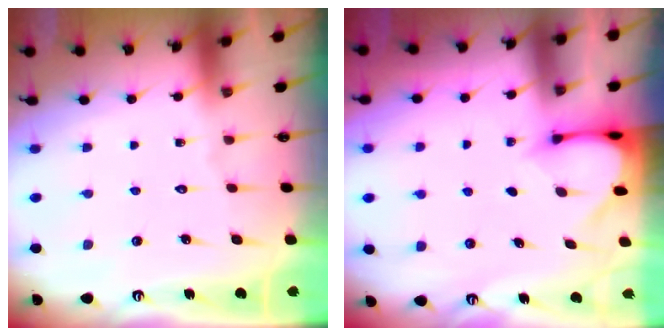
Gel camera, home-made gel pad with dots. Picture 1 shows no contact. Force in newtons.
{"total": 3.1, "press": 3.1, "slide": 0.3}